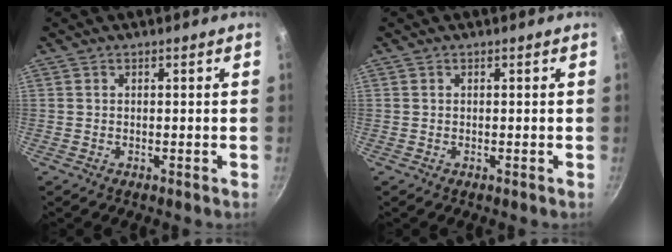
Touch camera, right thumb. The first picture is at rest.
{"total": 0.0}